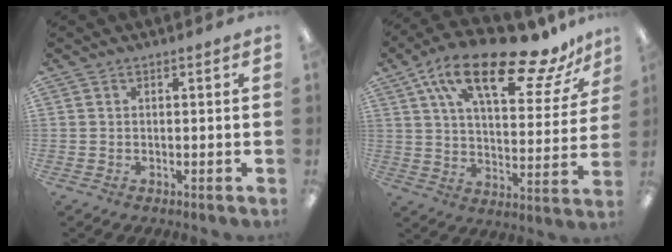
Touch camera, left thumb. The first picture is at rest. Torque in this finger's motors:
{"motor_torque": [0.39, 0.52, 1.29, -1.48, 0.28]}